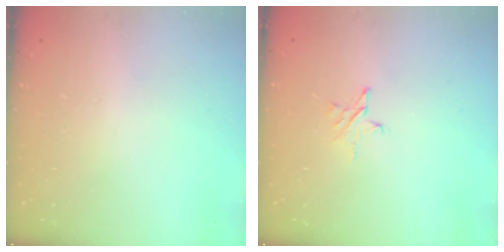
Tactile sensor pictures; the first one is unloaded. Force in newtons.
{"total": 3.3, "press": 3.3, "slide": 0.4}